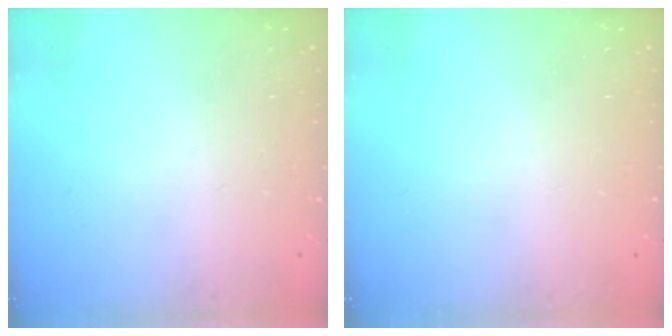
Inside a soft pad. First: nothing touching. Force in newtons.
{"total": 0.0}